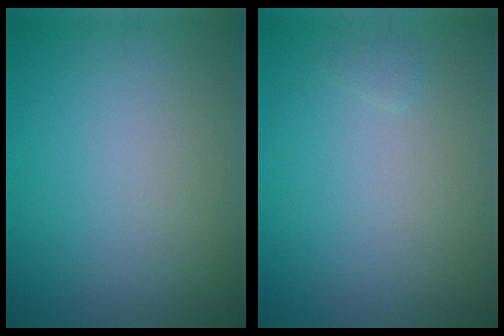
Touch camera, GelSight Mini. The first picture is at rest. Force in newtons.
{"total": 0.5, "press": 0.5, "slide": 0.1}